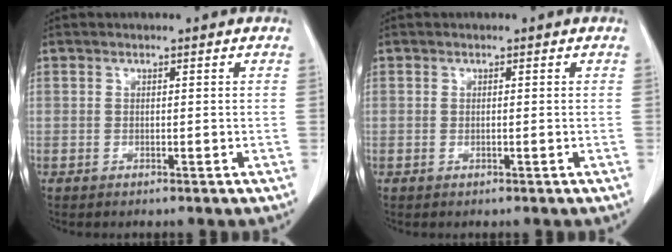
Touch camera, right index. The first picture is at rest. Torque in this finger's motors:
{"motor_torque": [0.05, -0.01, 0.00, 0.01]}